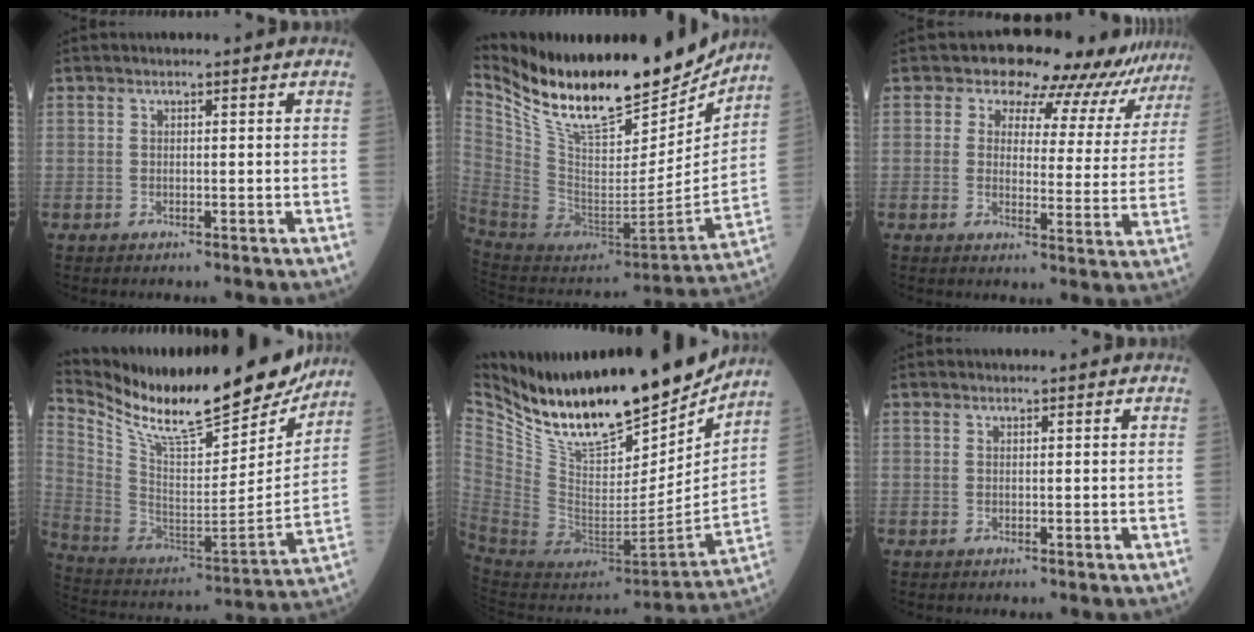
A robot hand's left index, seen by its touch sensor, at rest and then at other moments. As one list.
[{"total": 26.5, "force": [21.6, 7.4, 13.5], "torque": [-0.251, -0.030, 0.354]}, {"total": 13.1, "force": [12.2, 4.1, 2.6], "torque": [-0.010, -0.034, 0.113]}, {"total": 26.1, "force": [22.1, 5.1, 13.0], "torque": [-0.236, -0.044, 0.350]}, {"total": 25.6, "force": [21.1, 6.9, 12.8], "torque": [-0.229, -0.045, 0.353]}, {"total": 0.0}]